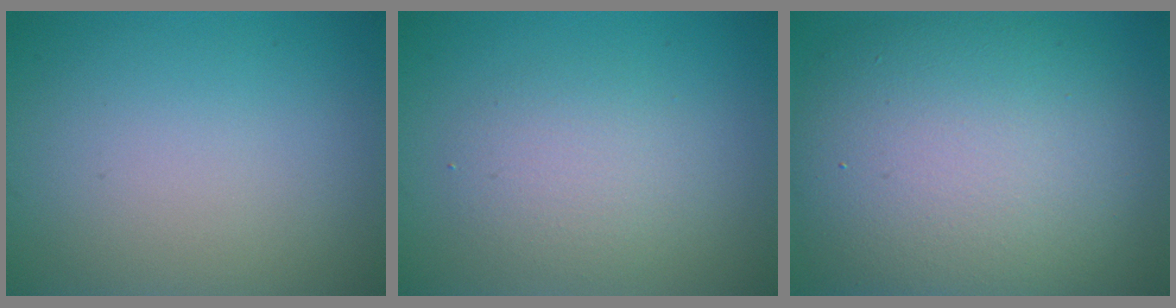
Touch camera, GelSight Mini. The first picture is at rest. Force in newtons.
{"total": 2.6, "press": 2.6, "slide": 0.2}
{"total": 12.3, "press": 12.3, "slide": 0.7}